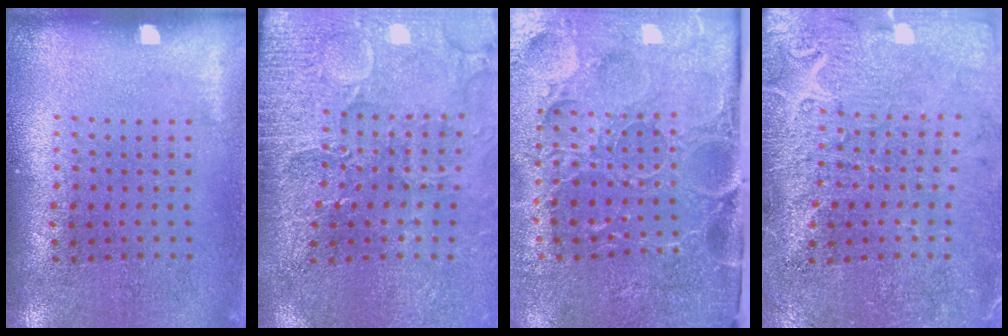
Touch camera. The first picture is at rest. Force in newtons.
{"total": 3.4, "press": 3.4, "slide": 0.4}
{"total": 5.2, "press": 4.2, "slide": 3.0}
{"total": 3.1, "press": 3.1, "slide": 0.6}